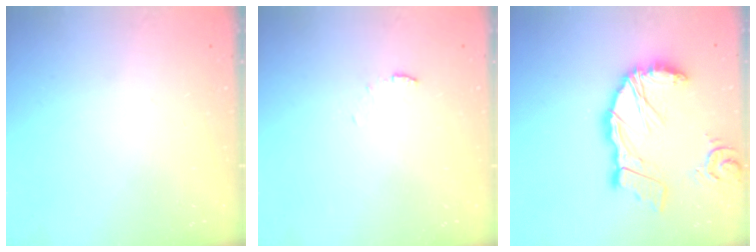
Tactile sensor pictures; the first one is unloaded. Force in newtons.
{"total": 3.1, "press": 3.1, "slide": 0.3}
{"total": 17.7, "press": 17.6, "slide": 2.0}